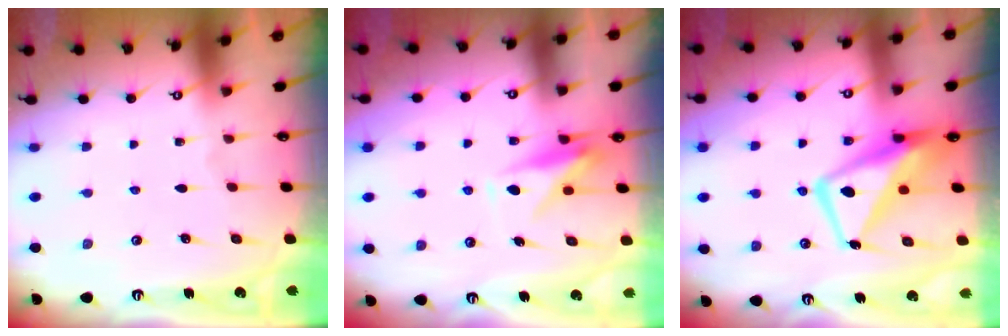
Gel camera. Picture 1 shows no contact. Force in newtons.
{"total": 9.2, "press": 9.2, "slide": 0.1}
{"total": 12.0, "press": 11.9, "slide": 1.4}